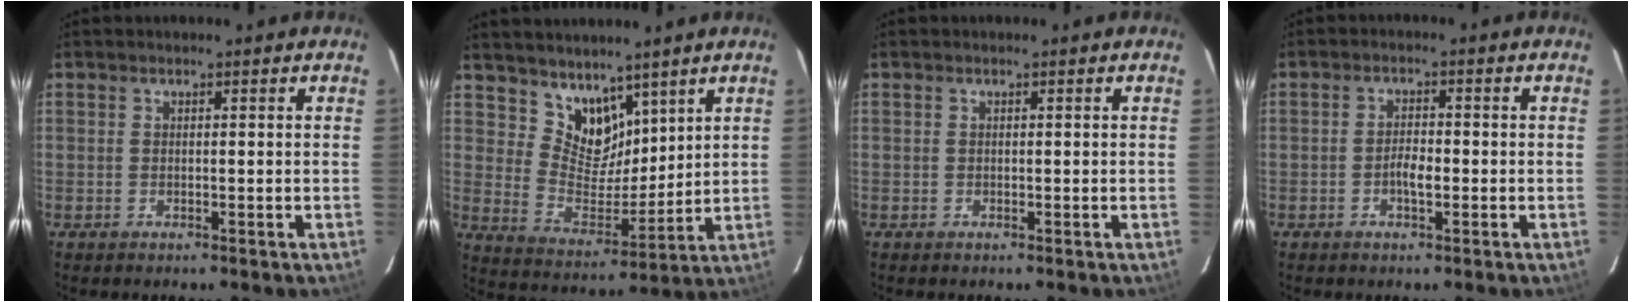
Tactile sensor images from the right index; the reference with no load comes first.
{"total": 9.5, "force": [6.9, 5.5, 3.4], "torque": [-0.054, -0.004, 0.139]}
{"total": 0.0}
{"total": 2.7, "force": [-1.0, 1.2, 2.3], "torque": [-0.043, 0.004, -0.018]}